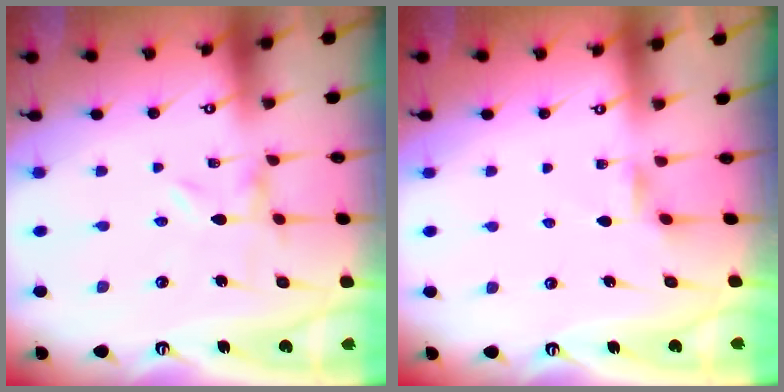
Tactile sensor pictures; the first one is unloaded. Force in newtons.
{"total": 2.4, "press": 2.3, "slide": 0.5}